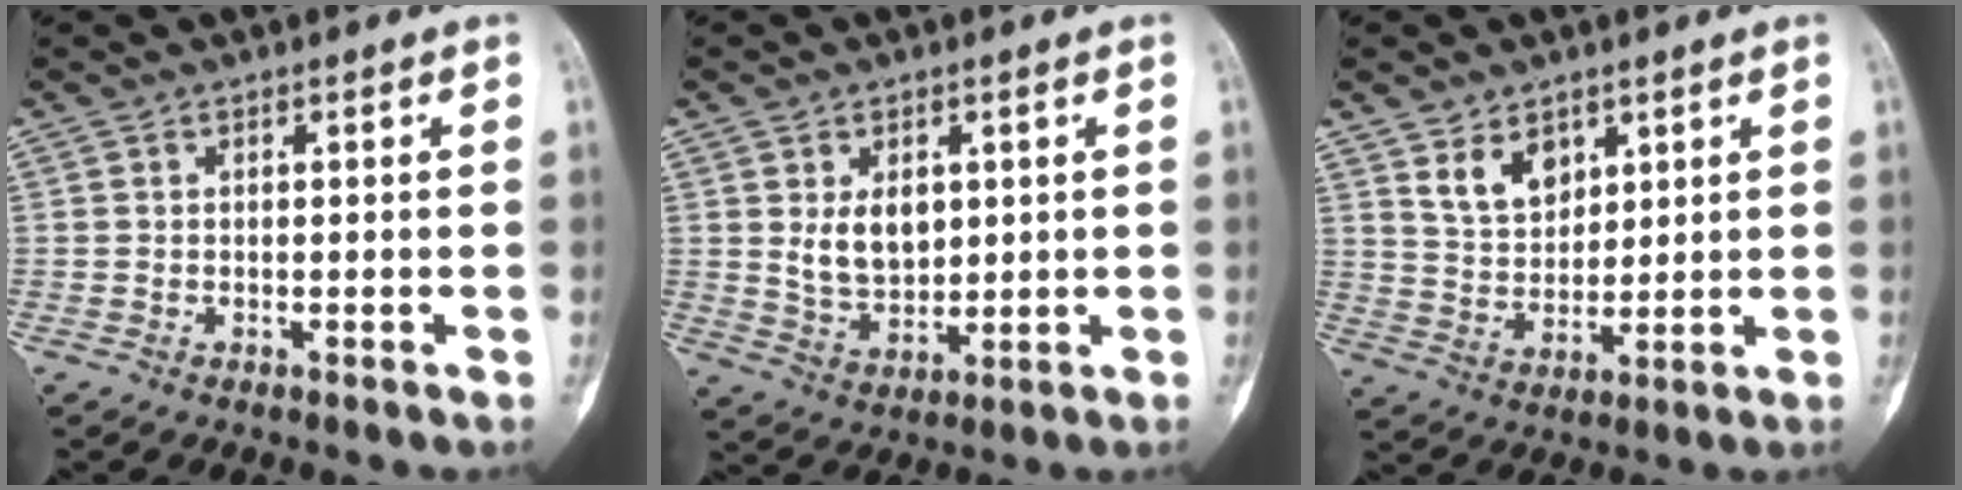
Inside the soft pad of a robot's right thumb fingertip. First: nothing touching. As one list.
[{"total": 7.2, "force": [1.8, 4.9, 5.0], "torque": [-0.064, -0.018, 0.044]}, {"total": 7.4, "force": [4.1, 4.8, 3.8], "torque": [-0.043, -0.033, 0.085]}]